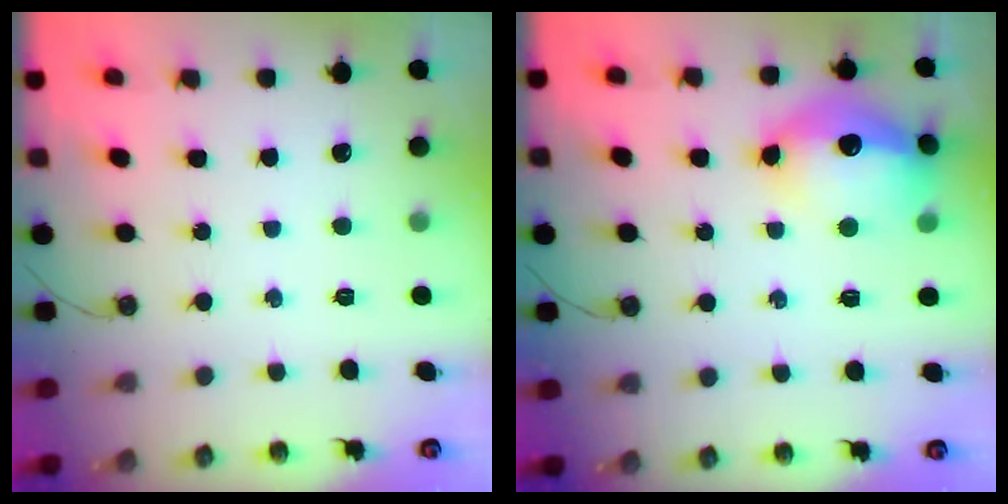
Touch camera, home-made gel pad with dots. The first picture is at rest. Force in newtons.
{"total": 16.2, "press": 16.2, "slide": 1.5}